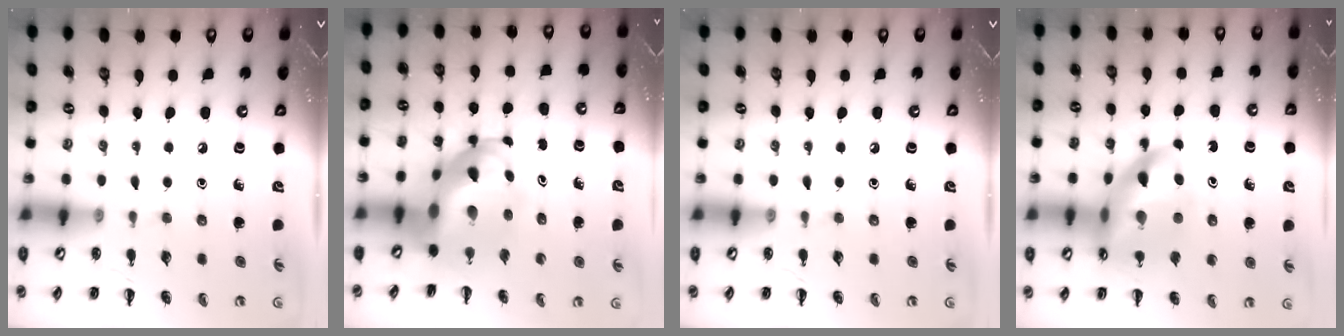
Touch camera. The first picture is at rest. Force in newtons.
{"total": 11.9, "press": 11.5, "slide": 3.2}
{"total": 0.0}
{"total": 17.9, "press": 17.3, "slide": 4.5}